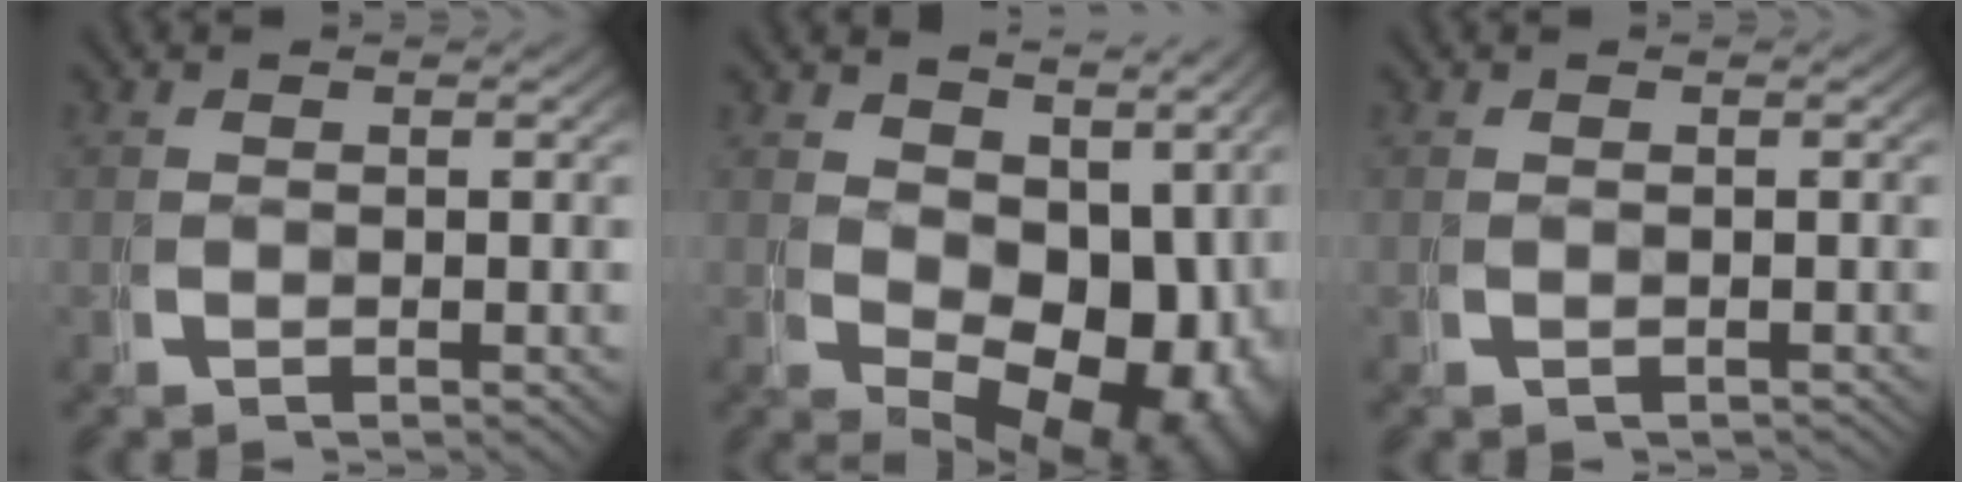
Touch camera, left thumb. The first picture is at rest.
{"total": 10.7, "force": [-0.6, 7.0, 8.1], "torque": [-0.113, -0.041, 0.015]}
{"total": 0.7, "force": [-0.7, 0.3, 0.1], "torque": [-0.005, -0.001, -0.005]}